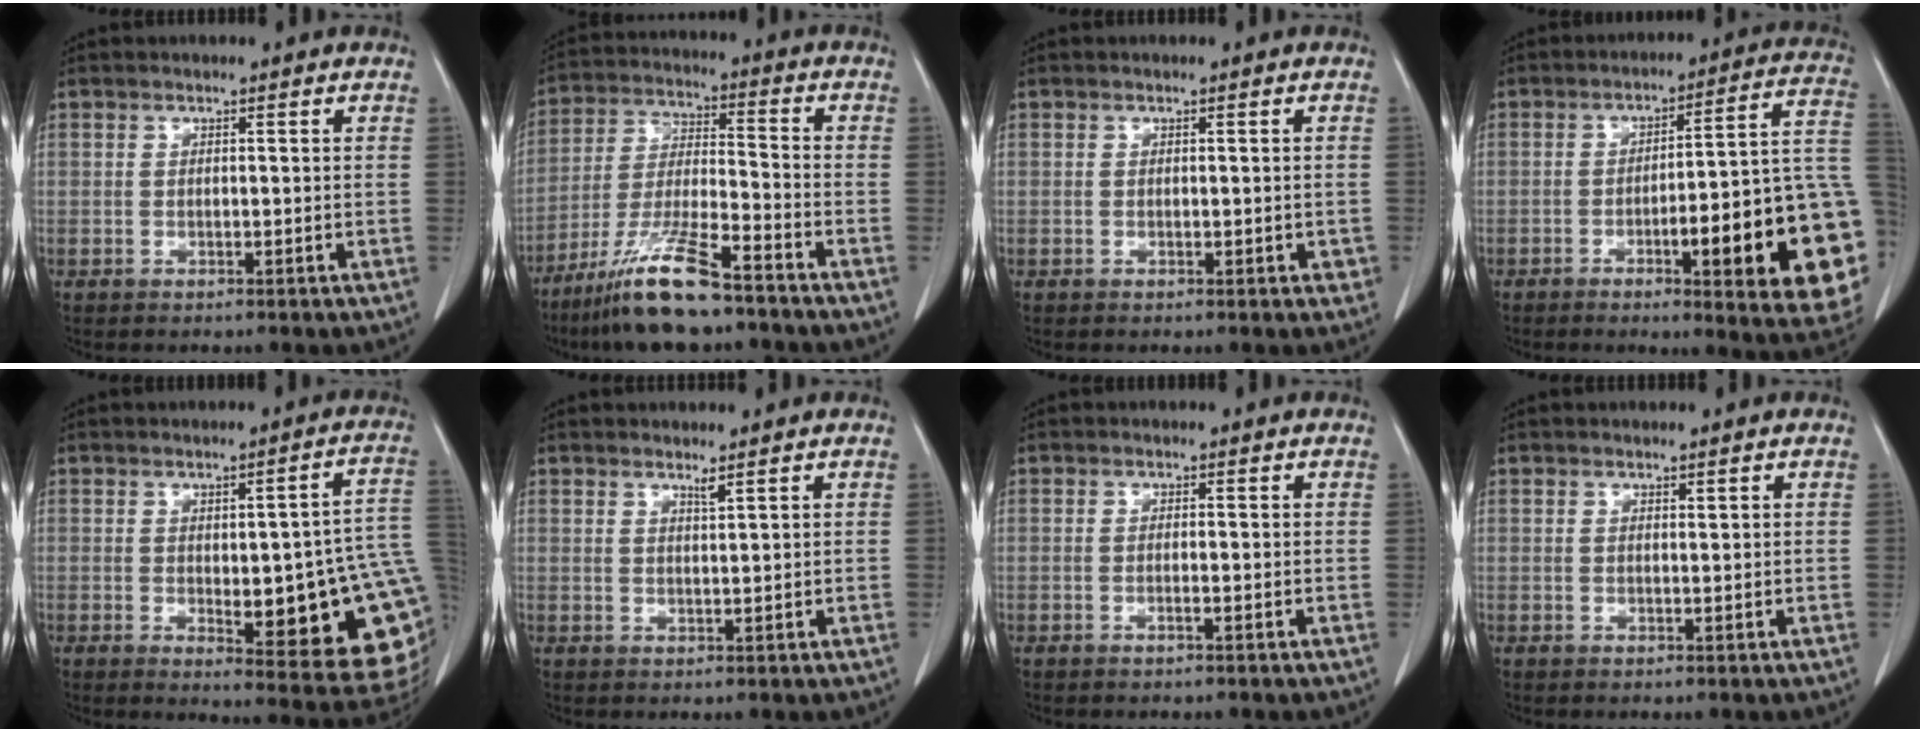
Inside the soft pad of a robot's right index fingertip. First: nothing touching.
{"total": 12.6, "force": [-9.3, 1.0, 8.4], "torque": [-0.171, -0.027, -0.172]}
{"total": 1.6, "force": [-0.3, 0.9, 1.3], "torque": [-0.011, 0.005, 0.000]}
{"total": 21.6, "force": [-5.1, 2.5, 20.8], "torque": [-0.174, 0.015, -0.060]}
{"total": 20.0, "force": [-1.6, 4.6, 19.4], "torque": [-0.162, 0.008, 0.000]}
{"total": 1.1, "force": [0.9, -0.2, 0.6], "torque": [-0.014, -0.008, 0.017]}
{"total": 0.7, "force": [-0.4, 0.0, 0.6], "torque": [-0.014, 0.000, -0.006]}
{"total": 0.0}